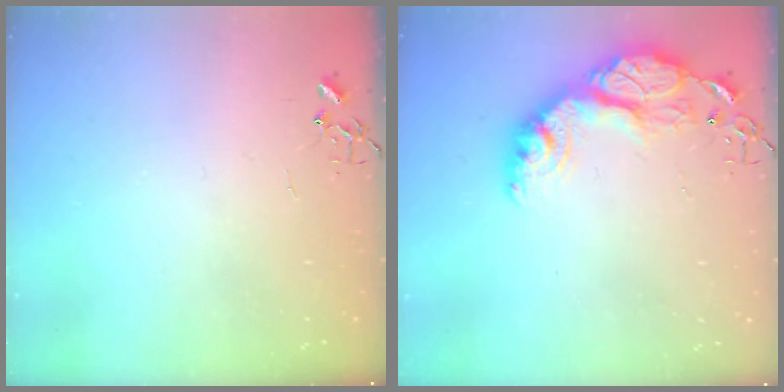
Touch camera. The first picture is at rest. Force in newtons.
{"total": 19.9, "press": 19.8, "slide": 1.4}